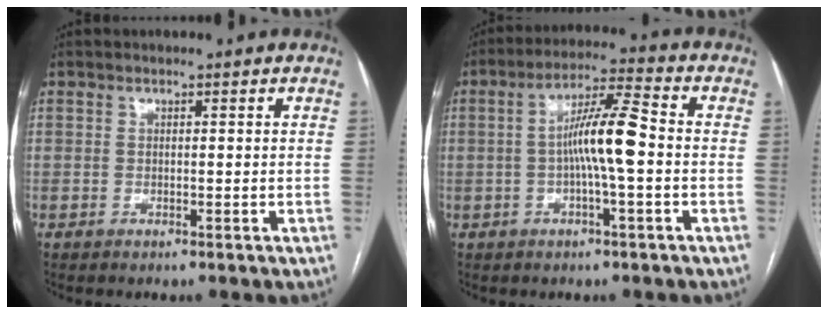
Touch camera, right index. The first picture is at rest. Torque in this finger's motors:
{"motor_torque": [1.47, -0.19, 0.50, 0.17]}